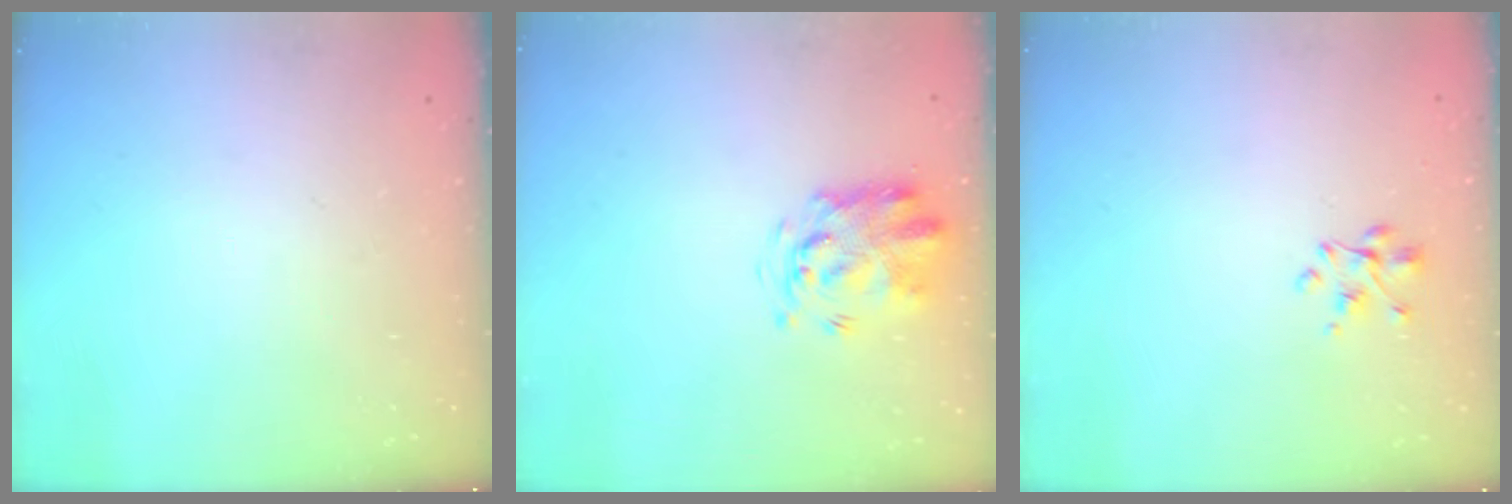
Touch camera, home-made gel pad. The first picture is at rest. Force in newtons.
{"total": 3.3, "press": 3.2, "slide": 0.8}
{"total": 2.4, "press": 2.3, "slide": 0.8}